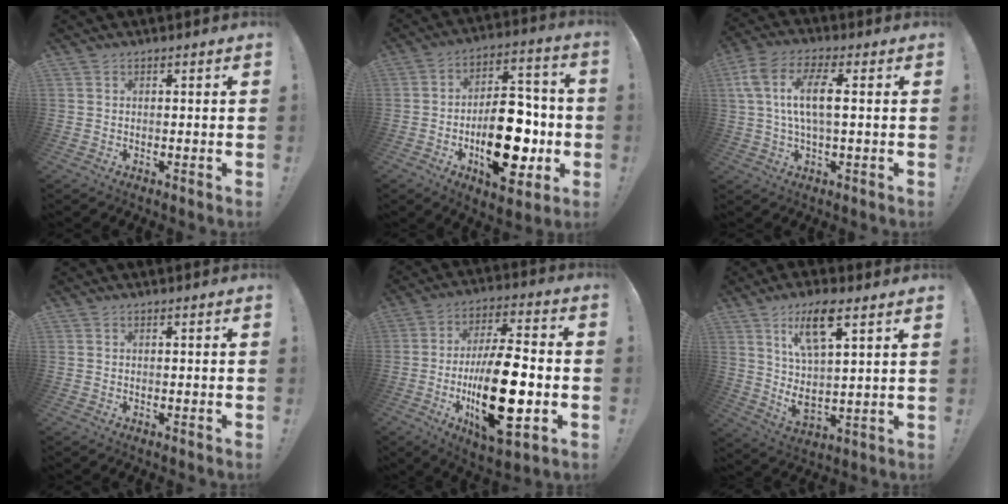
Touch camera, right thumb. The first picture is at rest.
{"total": 21.9, "force": [-5.6, 12.1, 17.4], "torque": [-0.248, 0.034, -0.072]}
{"total": 11.6, "force": [1.3, 4.5, 10.6], "torque": [-0.221, 0.004, 0.022]}
{"total": 0.0}
{"total": 23.7, "force": [-4.9, 8.9, 21.4], "torque": [-0.383, 0.005, -0.074]}
{"total": 14.2, "force": [7.3, 4.1, 11.4], "torque": [-0.204, -0.028, 0.117]}